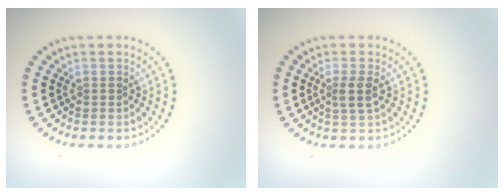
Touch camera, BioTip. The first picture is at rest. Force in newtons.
{"total": 1.7, "press": 1.4, "slide": 0.9}